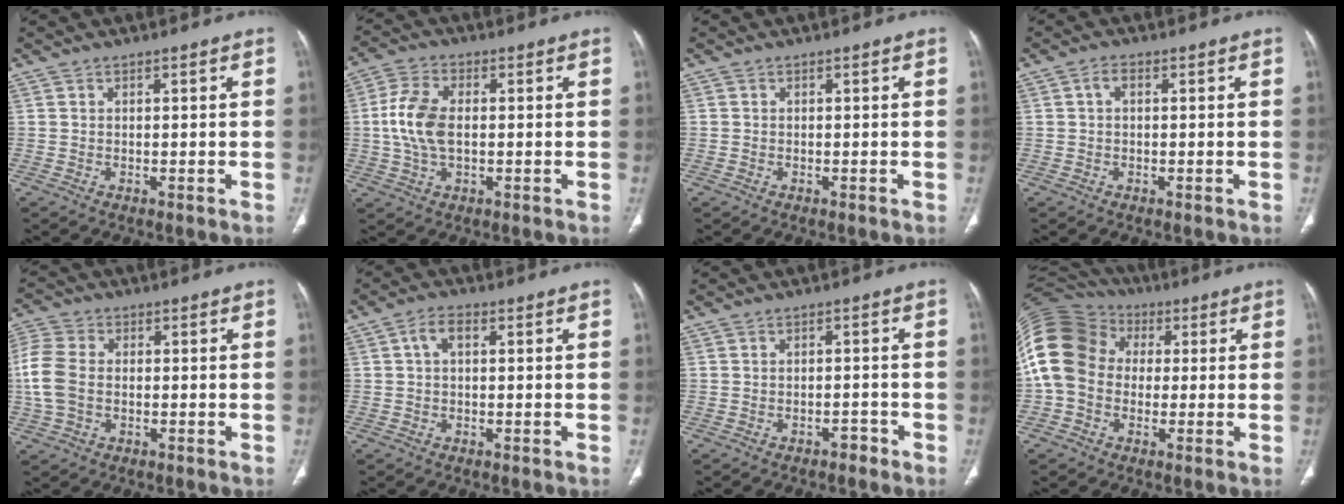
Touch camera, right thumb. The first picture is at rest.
{"total": 8.9, "force": [0.1, 5.0, 7.3], "torque": [-0.159, 0.011, 0.000]}
{"total": 0.0}
{"total": 1.7, "force": [0.2, 1.0, 1.3], "torque": [-0.023, 0.007, 0.000]}
{"total": 8.6, "force": [-0.6, 6.0, 6.2], "torque": [-0.155, 0.015, -0.017]}
{"total": 3.1, "force": [0.6, 1.8, 2.5], "torque": [-0.045, 0.012, 0.007]}
{"total": 1.8, "force": [-1.4, 0.9, 0.5], "torque": [-0.005, 0.013, -0.020]}
{"total": 15.7, "force": [0.6, 12.8, 9.2], "torque": [-0.188, 0.040, 0.001]}